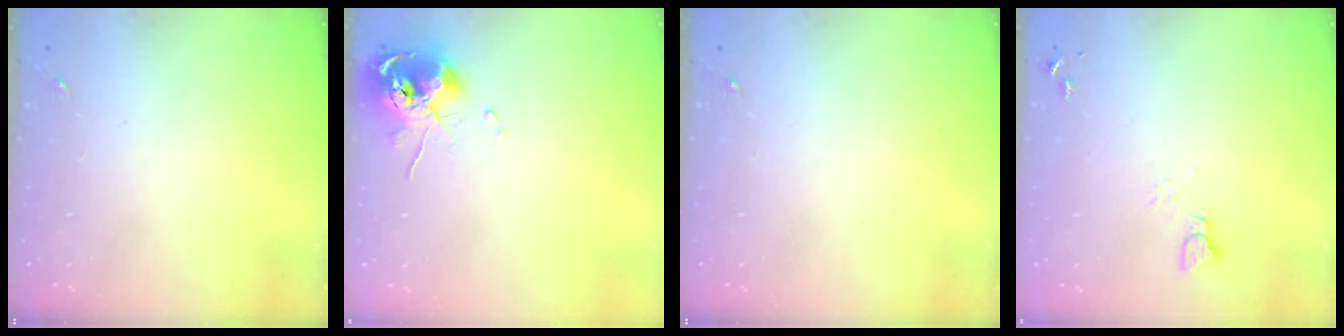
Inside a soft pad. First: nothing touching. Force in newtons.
{"total": 10.3, "press": 10.2, "slide": 1.5}
{"total": 0.0}
{"total": 2.5, "press": 2.5, "slide": 0.1}